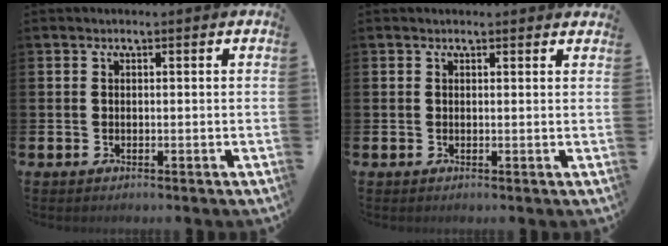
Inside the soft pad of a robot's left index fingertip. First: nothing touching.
{"total": 0.7, "force": [0.7, 0.1, 0.0], "torque": [0.004, -0.001, 0.011]}